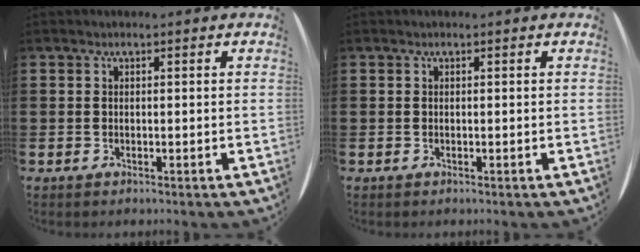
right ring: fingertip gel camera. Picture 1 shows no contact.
{"total": 0.0}